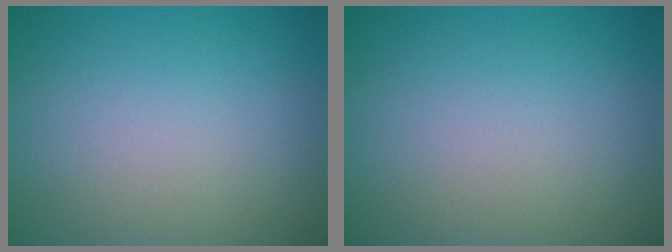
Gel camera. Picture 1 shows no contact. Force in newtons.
{"total": 0.0}